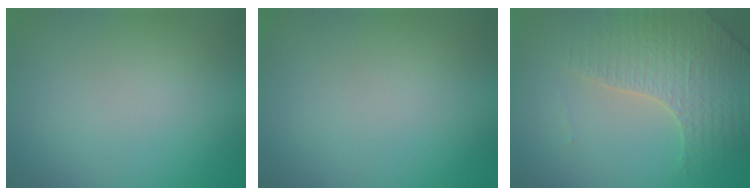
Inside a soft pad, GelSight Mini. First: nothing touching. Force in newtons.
{"total": 0.0}
{"total": 3.6, "press": 3.5, "slide": 0.9}